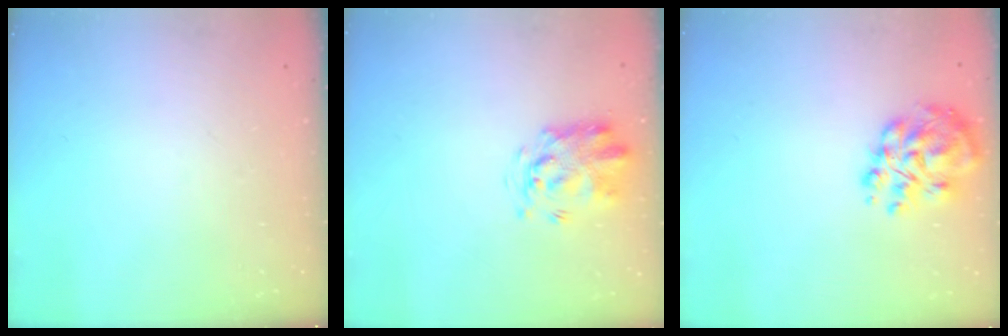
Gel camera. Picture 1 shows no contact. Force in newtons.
{"total": 3.2, "press": 3.1, "slide": 0.8}
{"total": 12.4, "press": 12.1, "slide": 2.7}